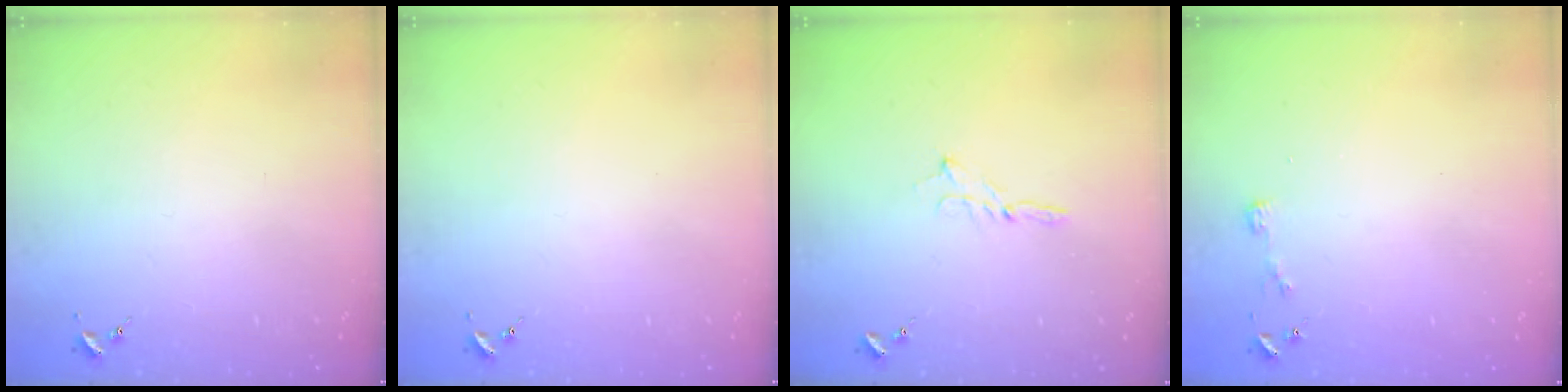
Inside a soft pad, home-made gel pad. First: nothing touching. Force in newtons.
{"total": 0.0}
{"total": 2.3, "press": 2.3, "slide": 0.2}
{"total": 3.3, "press": 3.3, "slide": 0.4}